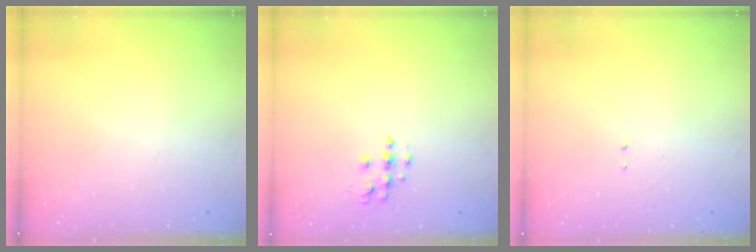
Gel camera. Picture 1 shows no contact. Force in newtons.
{"total": 5.8, "press": 5.8, "slide": 0.2}
{"total": 1.3, "press": 1.2, "slide": 0.6}